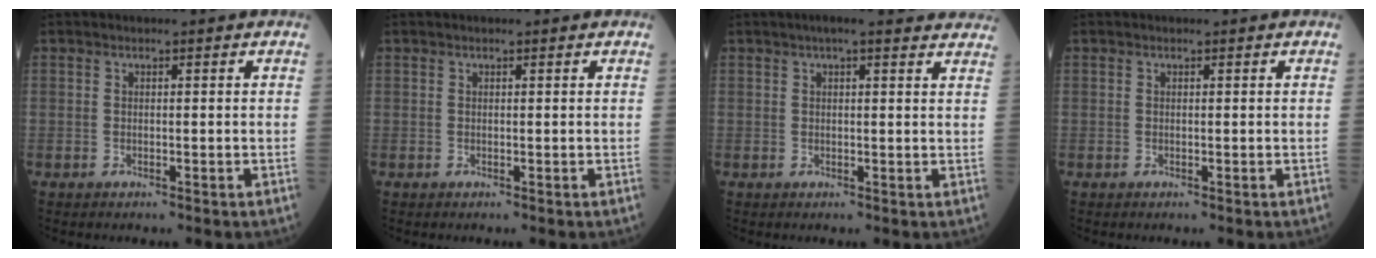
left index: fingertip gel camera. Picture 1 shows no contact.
{"total": 0.0}
{"total": 10.3, "force": [8.8, 1.6, 5.0], "torque": [-0.055, 0.024, 0.089]}
{"total": 0.0}